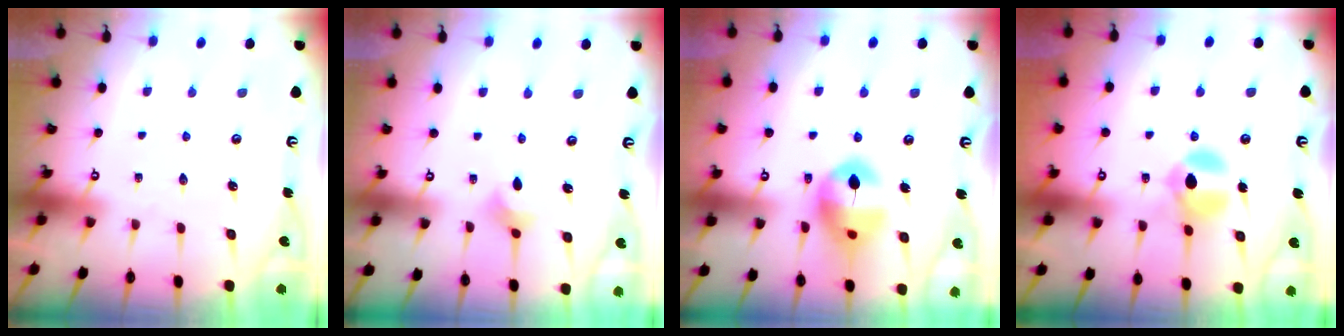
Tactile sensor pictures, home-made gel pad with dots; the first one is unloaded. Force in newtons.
{"total": 3.2, "press": 3.2, "slide": 0.2}
{"total": 14.8, "press": 14.7, "slide": 1.7}
{"total": 9.9, "press": 9.9, "slide": 0.8}